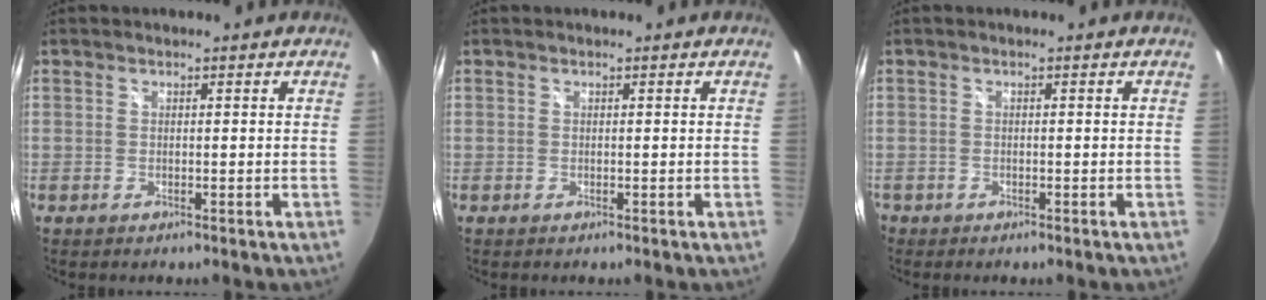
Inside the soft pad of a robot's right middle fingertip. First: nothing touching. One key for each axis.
{"total": 0.0}
{"total": 0.9, "fx": -0.7, "fy": 0.5, "fz": 0.0, "tx": -0.005, "ty": 0.000, "tz": -0.013}